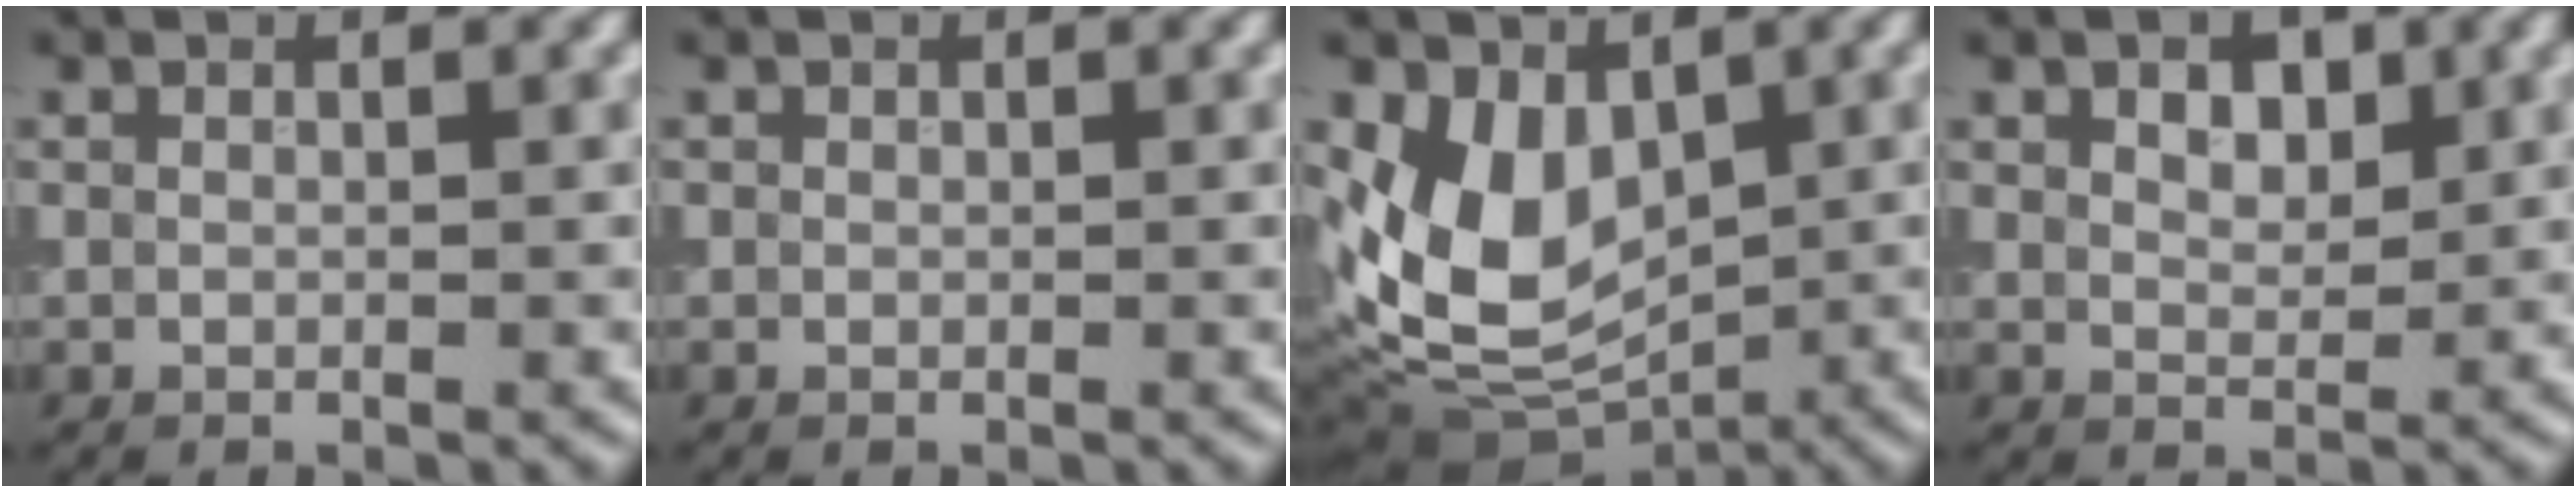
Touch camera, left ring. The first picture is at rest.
{"total": 0.0}
{"total": 7.8, "force": [0.7, 5.6, 5.4], "torque": [-0.106, -0.020, 0.017]}
{"total": 3.1, "force": [1.5, 1.7, 2.0], "torque": [-0.032, 0.003, 0.025]}